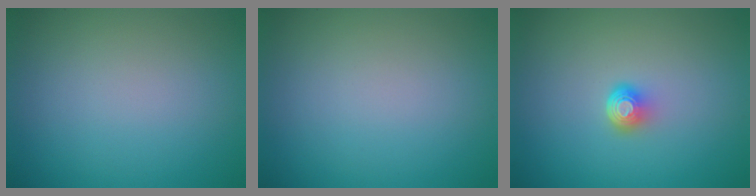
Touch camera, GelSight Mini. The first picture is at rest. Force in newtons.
{"total": 0.0}
{"total": 2.0, "press": 1.3, "slide": 1.6}